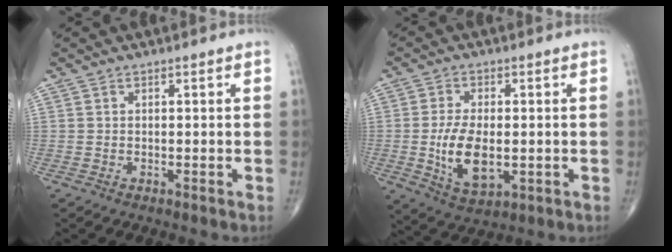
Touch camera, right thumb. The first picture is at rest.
{"total": 10.1, "force": [-1.2, 5.3, 8.5], "torque": [-0.155, -0.010, -0.014]}